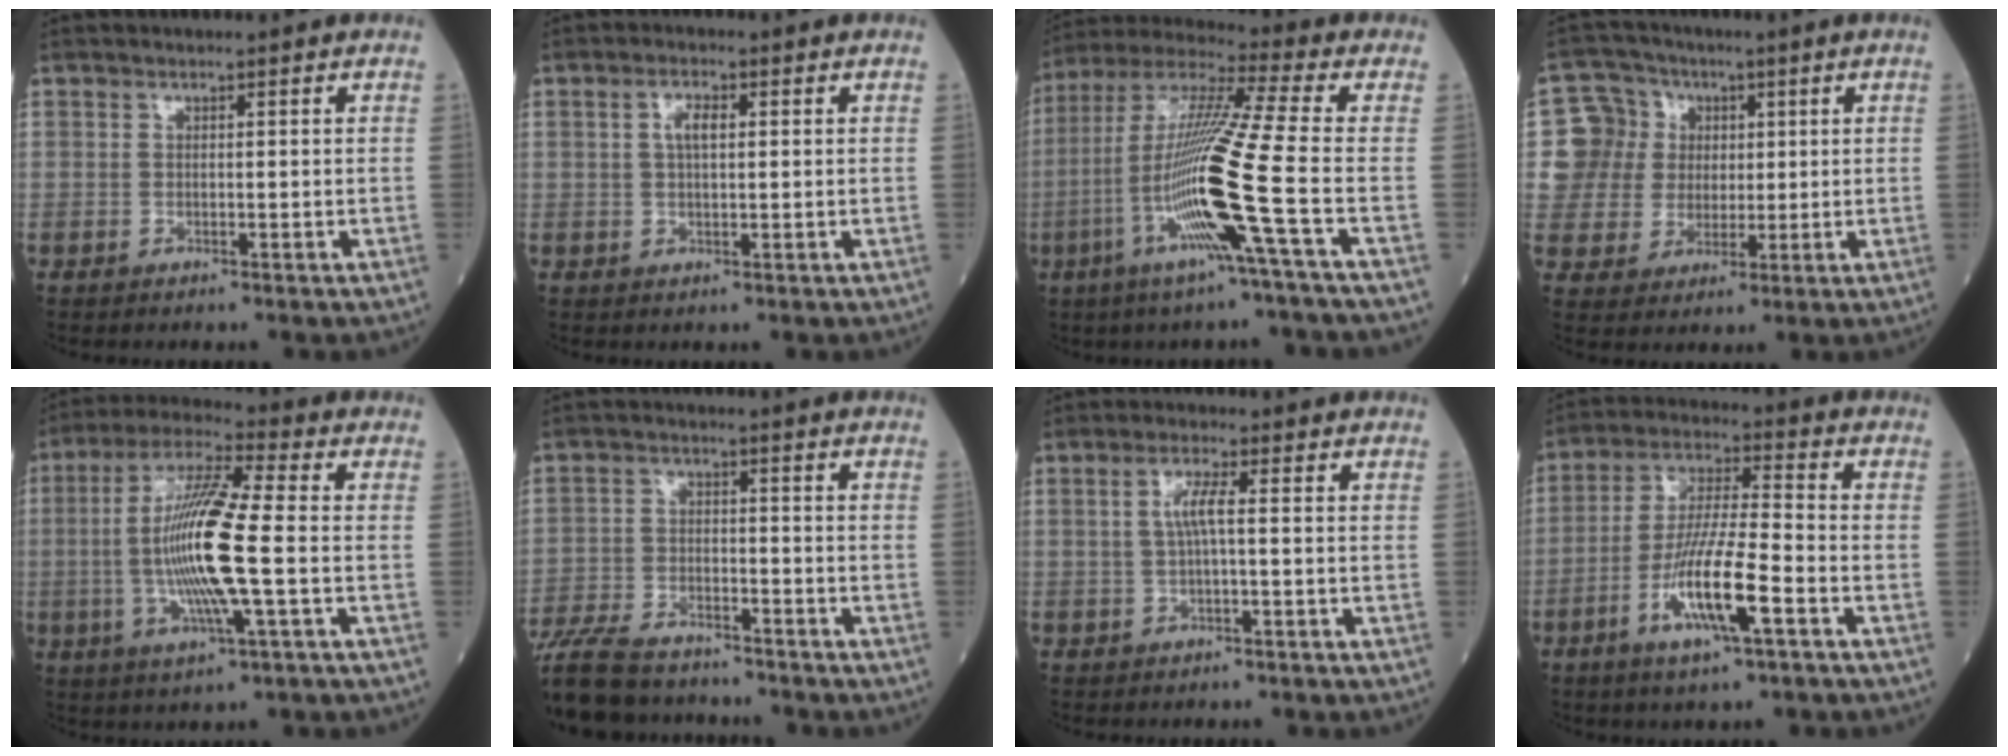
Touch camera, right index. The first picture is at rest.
{"total": 2.9, "force": [0.7, 1.1, 2.6], "torque": [-0.051, 0.005, 0.013]}
{"total": 16.8, "force": [-5.1, -2.2, 15.8], "torque": [-0.321, -0.017, -0.110]}
{"total": 9.2, "force": [1.9, 9.0, 0.6], "torque": [-0.017, 0.036, 0.037]}
{"total": 14.7, "force": [-1.6, 0.8, 14.6], "torque": [-0.292, -0.003, -0.036]}
{"total": 14.1, "force": [-12.2, 4.0, 5.9], "torque": [-0.122, -0.013, -0.200]}
{"total": 3.4, "force": [0.3, 0.3, 3.4], "torque": [-0.069, 0.007, 0.006]}
{"total": 11.8, "force": [-4.7, 1.1, 10.8], "torque": [-0.208, -0.010, -0.088]}